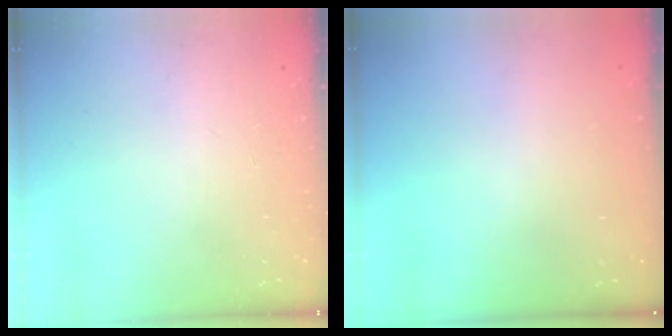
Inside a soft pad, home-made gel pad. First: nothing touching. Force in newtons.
{"total": 2.9, "press": 2.9, "slide": 0.1}